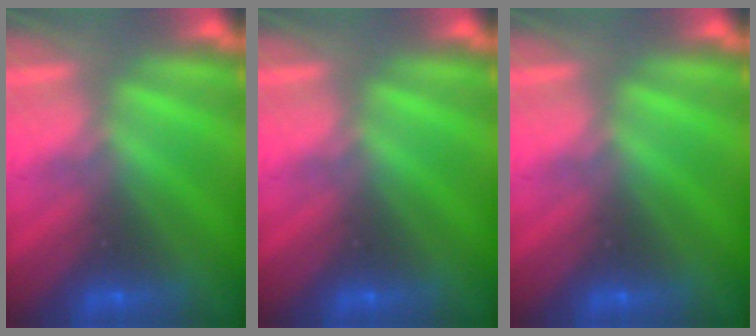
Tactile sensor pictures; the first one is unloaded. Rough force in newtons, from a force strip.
{"total": 0.0}
{"total": 0.0}